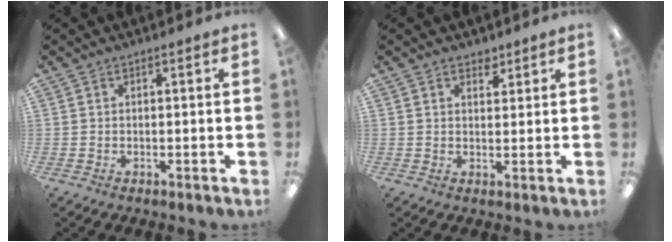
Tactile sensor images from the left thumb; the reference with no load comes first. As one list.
[{"total": 2.7, "force": [2.1, 1.6, 0.7], "torque": [0.008, -0.011, 0.034]}]